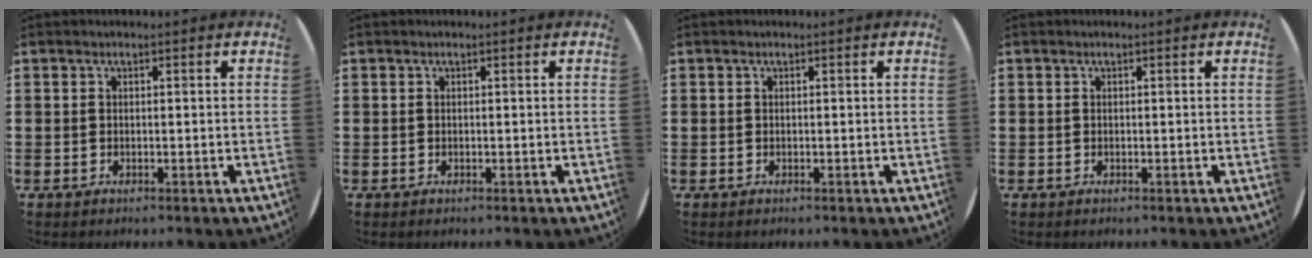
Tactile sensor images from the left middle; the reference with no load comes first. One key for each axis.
{"total": 0.0}
{"total": 0.0}
{"total": 0.0}